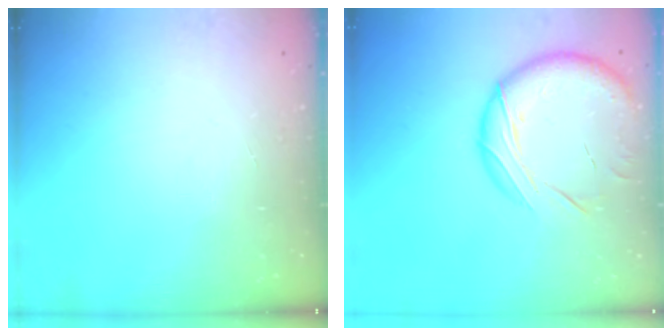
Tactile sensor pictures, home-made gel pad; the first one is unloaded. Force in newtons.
{"total": 18.1, "press": 17.9, "slide": 2.8}